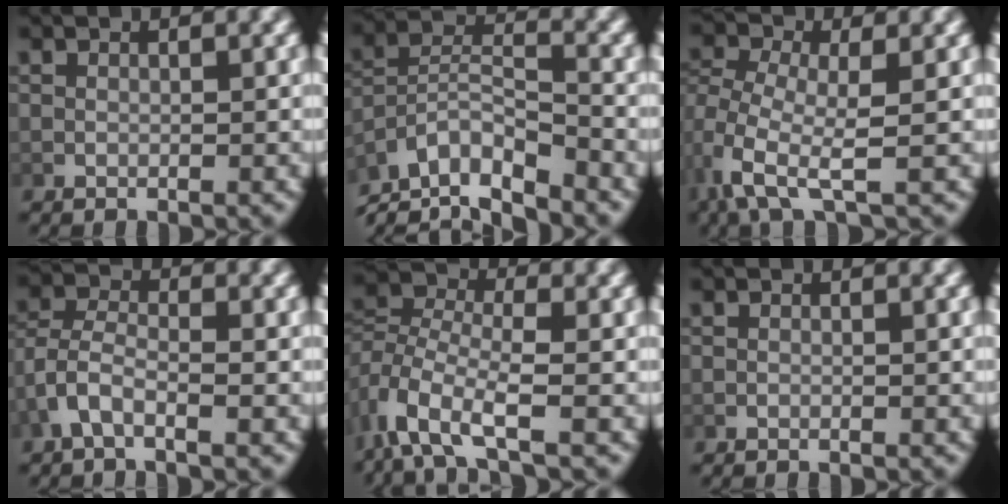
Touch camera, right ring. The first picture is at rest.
{"total": 9.8, "force": [-5.1, 6.3, 5.4], "torque": [-0.124, -0.044, -0.075]}
{"total": 4.0, "force": [-0.5, 2.1, 3.3], "torque": [-0.095, -0.031, 0.002]}
{"total": 3.1, "force": [-1.1, 1.9, 2.2], "torque": [-0.060, -0.014, -0.016]}
{"total": 5.2, "force": [-1.1, 3.1, 4.0], "torque": [-0.101, -0.023, -0.012]}
{"total": 0.0}